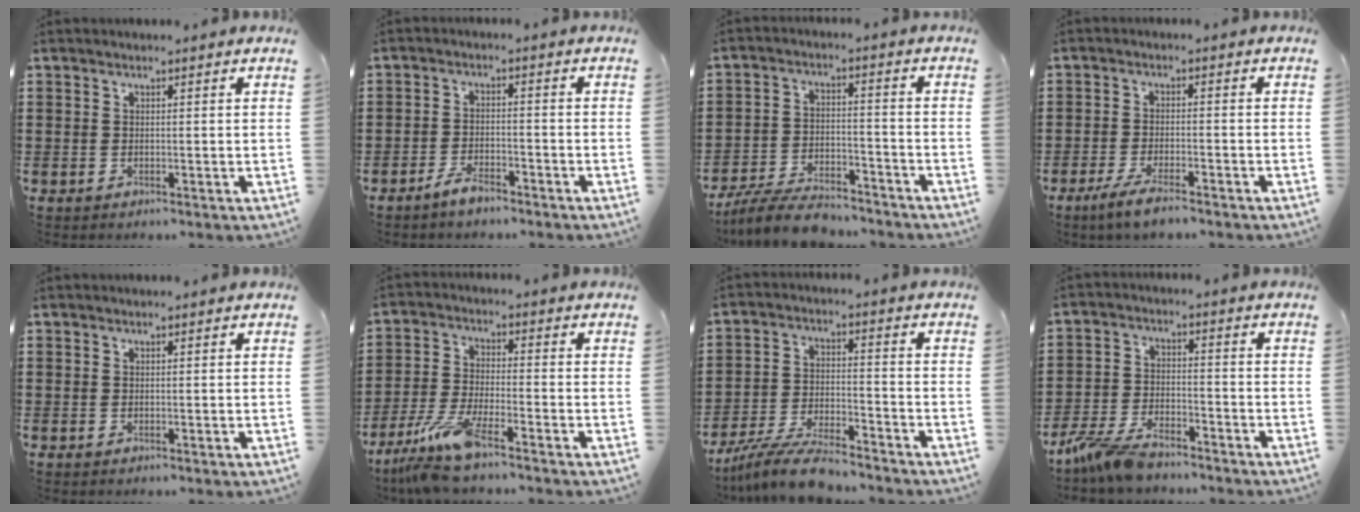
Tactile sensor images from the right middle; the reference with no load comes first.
{"total": 3.4, "force": [-2.9, 0.9, 1.3], "torque": [-0.030, 0.005, -0.058]}
{"total": 7.7, "force": [-7.1, 1.6, 2.6], "torque": [-0.045, 0.013, -0.133]}
{"total": 3.8, "force": [-3.0, 0.5, 2.2], "torque": [-0.050, -0.002, -0.061]}
{"total": 0.0}
{"total": 8.0, "force": [-6.4, 0.7, 4.9], "torque": [-0.114, -0.018, -0.127]}
{"total": 8.5, "force": [-7.8, 0.9, 3.3], "torque": [-0.069, 0.008, -0.150]}
{"total": 6.8, "force": [-6.1, 1.8, 2.5], "torque": [-0.071, 0.003, -0.124]}